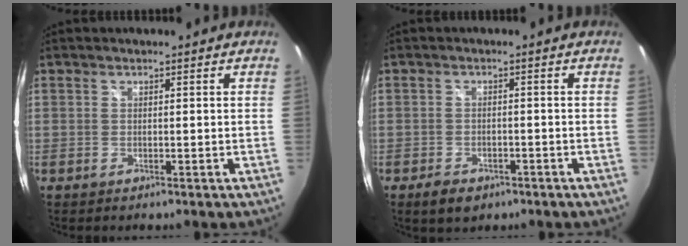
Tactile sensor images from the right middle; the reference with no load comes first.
{"total": 4.7, "force": [-3.1, 2.8, 2.3], "torque": [-0.056, -0.004, -0.043]}